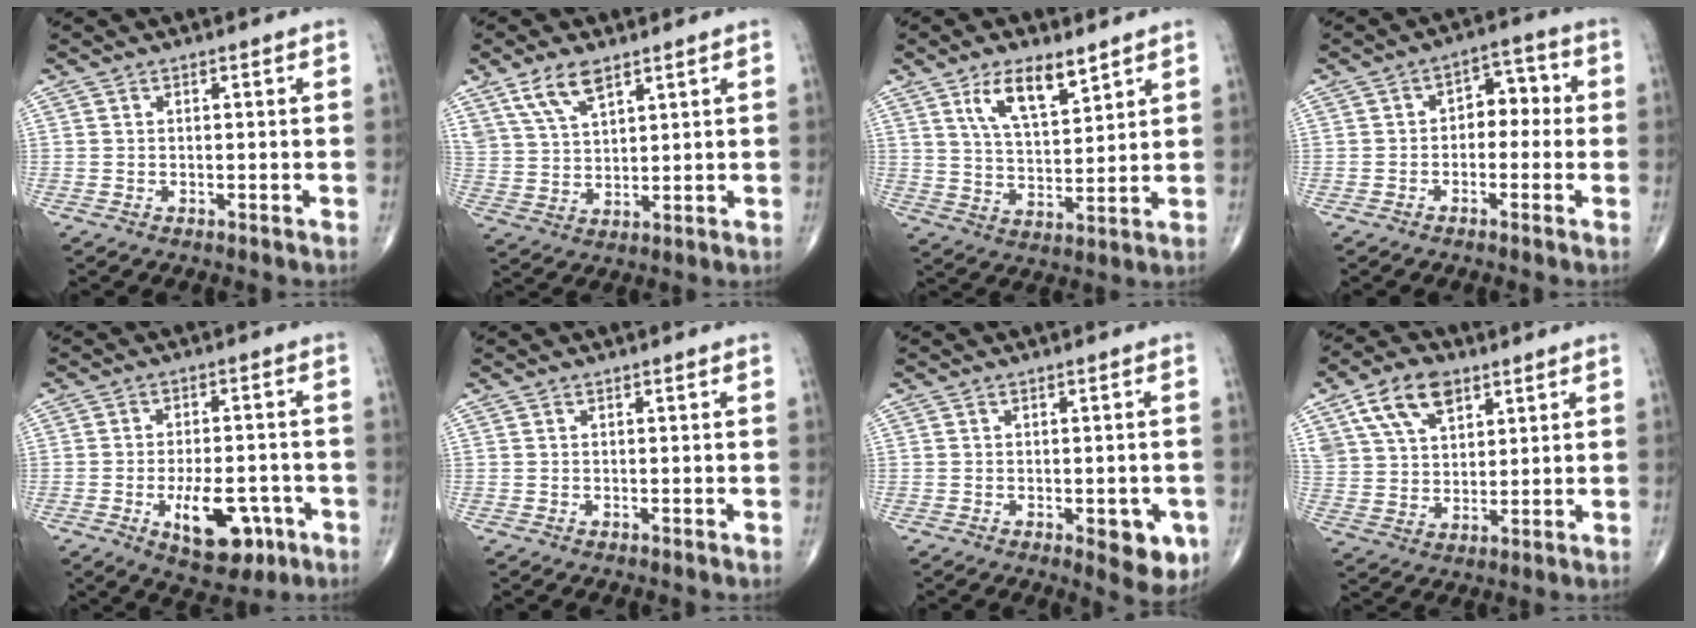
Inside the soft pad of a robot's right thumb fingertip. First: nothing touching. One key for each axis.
{"total": 7.7, "fx": 5.0, "fy": 3.3, "fz": 4.8, "tx": -0.086, "ty": -0.018, "tz": 0.104}
{"total": 10.2, "fx": 6.0, "fy": 4.0, "fz": 7.2, "tx": -0.115, "ty": -0.034, "tz": 0.116}
{"total": 6.0, "fx": -0.3, "fy": 4.1, "fz": 4.3, "tx": -0.028, "ty": 0.030, "tz": -0.017}
{"total": 11.3, "fx": -4.4, "fy": 5.6, "fz": 8.8, "tx": -0.114, "ty": 0.014, "tz": -0.057}
{"total": 0.0}
{"total": 6.8, "fx": -2.3, "fy": 3.0, "fz": 5.7, "tx": -0.047, "ty": -0.003, "tz": -0.022}
{"total": 12.2, "fx": 6.4, "fy": 7.3, "fz": 7.3, "tx": -0.116, "ty": -0.015, "tz": 0.123}